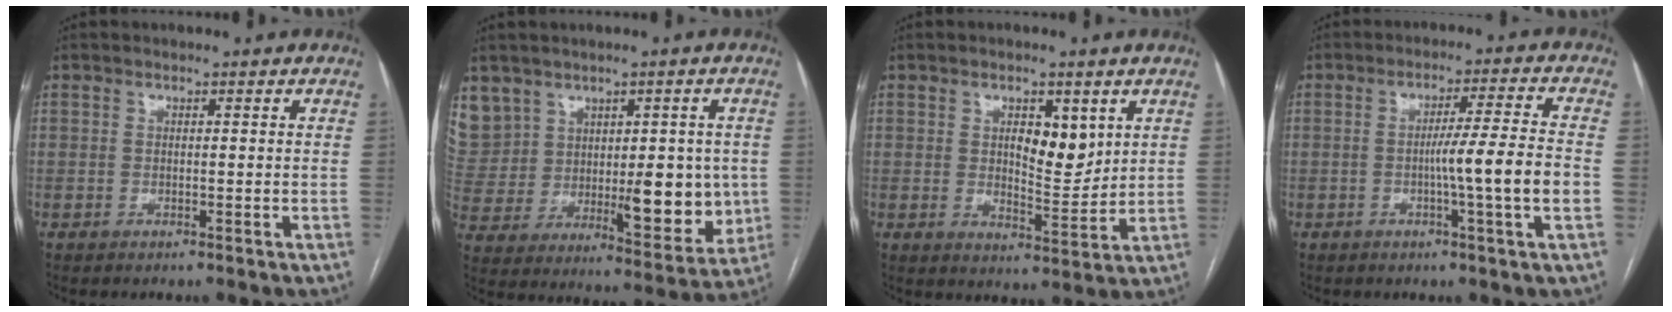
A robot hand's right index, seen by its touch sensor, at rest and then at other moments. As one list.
[{"total": 17.8, "force": [5.0, 12.9, 11.3], "torque": [-0.214, 0.037, 0.134]}, {"total": 6.4, "force": [2.3, 2.7, 5.3], "torque": [-0.081, -0.006, 0.042]}, {"total": 9.0, "force": [-1.7, -1.4, 8.7], "torque": [-0.135, -0.001, -0.027]}]